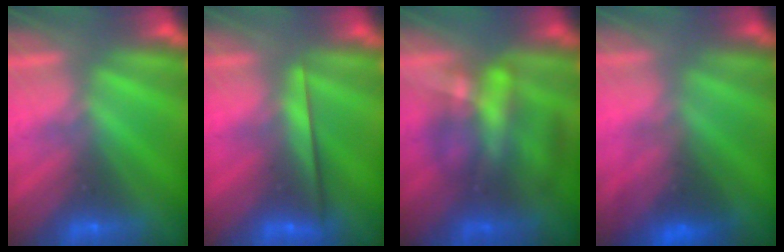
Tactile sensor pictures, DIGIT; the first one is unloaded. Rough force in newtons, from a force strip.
{"total": 2.3}
{"total": 4.7}
{"total": 2.3}